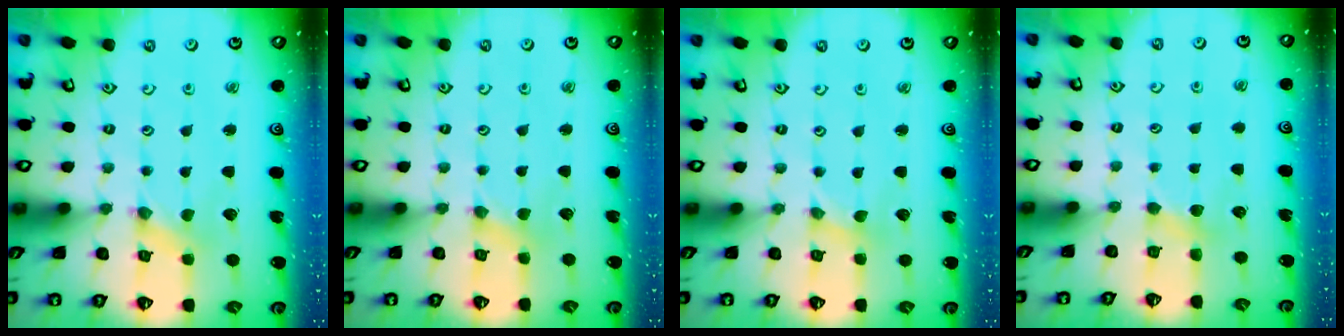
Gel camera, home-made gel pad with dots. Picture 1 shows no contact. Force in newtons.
{"total": 1.9, "press": 1.8, "slide": 0.3}
{"total": 0.0}
{"total": 3.0, "press": 2.9, "slide": 0.3}